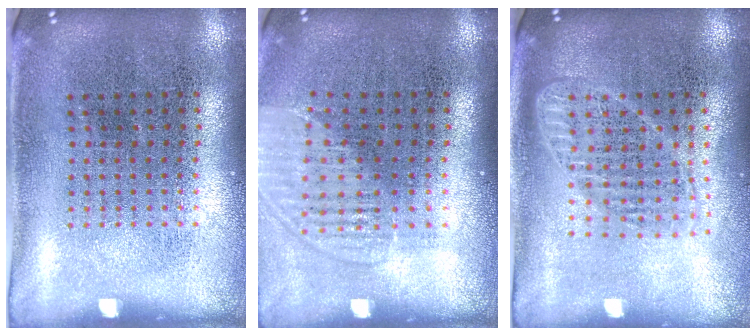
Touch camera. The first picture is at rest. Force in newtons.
{"total": 1.5, "press": 1.3, "slide": 0.6}
{"total": 1.8, "press": 1.5, "slide": 0.9}